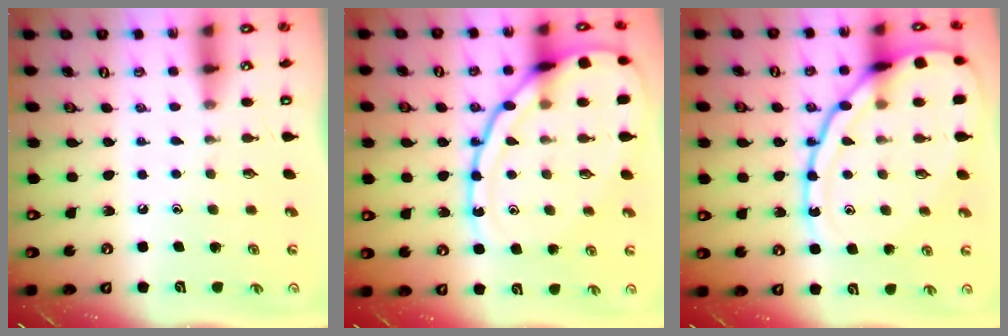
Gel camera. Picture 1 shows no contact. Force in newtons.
{"total": 19.4, "press": 19.3, "slide": 2.0}
{"total": 19.4, "press": 19.3, "slide": 2.0}